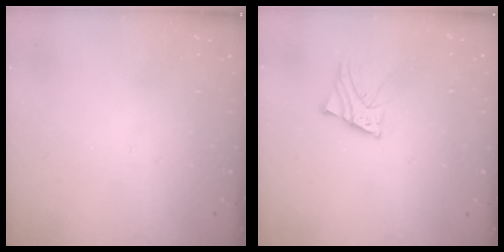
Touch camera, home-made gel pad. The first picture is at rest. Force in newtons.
{"total": 2.6, "press": 2.6, "slide": 0.2}